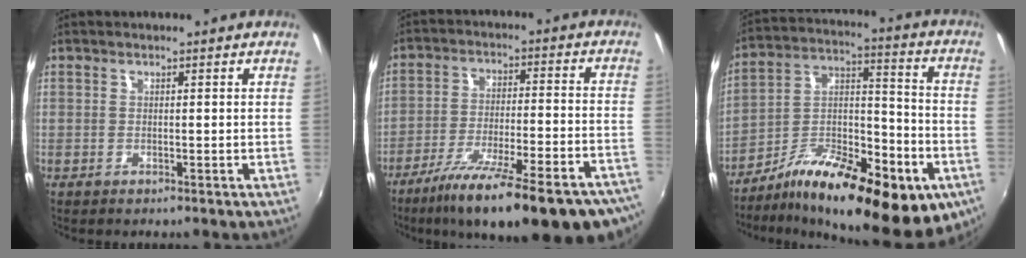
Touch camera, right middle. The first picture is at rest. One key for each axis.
{"total": 26.0, "fx": -20.0, "fy": 4.6, "fz": 16.0, "tx": -0.255, "ty": -0.058, "tz": -0.279}
{"total": 27.0, "fx": -14.9, "fy": 10.1, "fz": 20.1, "tx": -0.309, "ty": -0.003, "tz": -0.227}